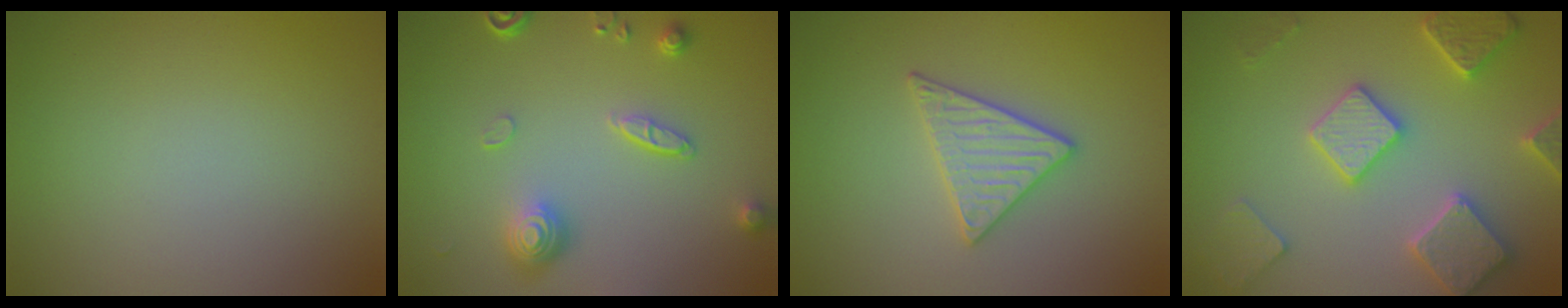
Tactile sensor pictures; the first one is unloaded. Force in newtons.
{"total": 4.2, "press": 3.2, "slide": 2.7}
{"total": 2.9, "press": 2.9, "slide": 0.3}
{"total": 5.7, "press": 5.6, "slide": 1.3}